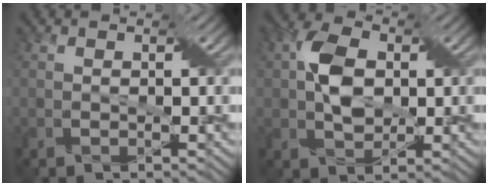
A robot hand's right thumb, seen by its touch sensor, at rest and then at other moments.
{"total": 6.2, "force": [0.7, 4.0, 4.6], "torque": [-0.094, 0.009, 0.007]}